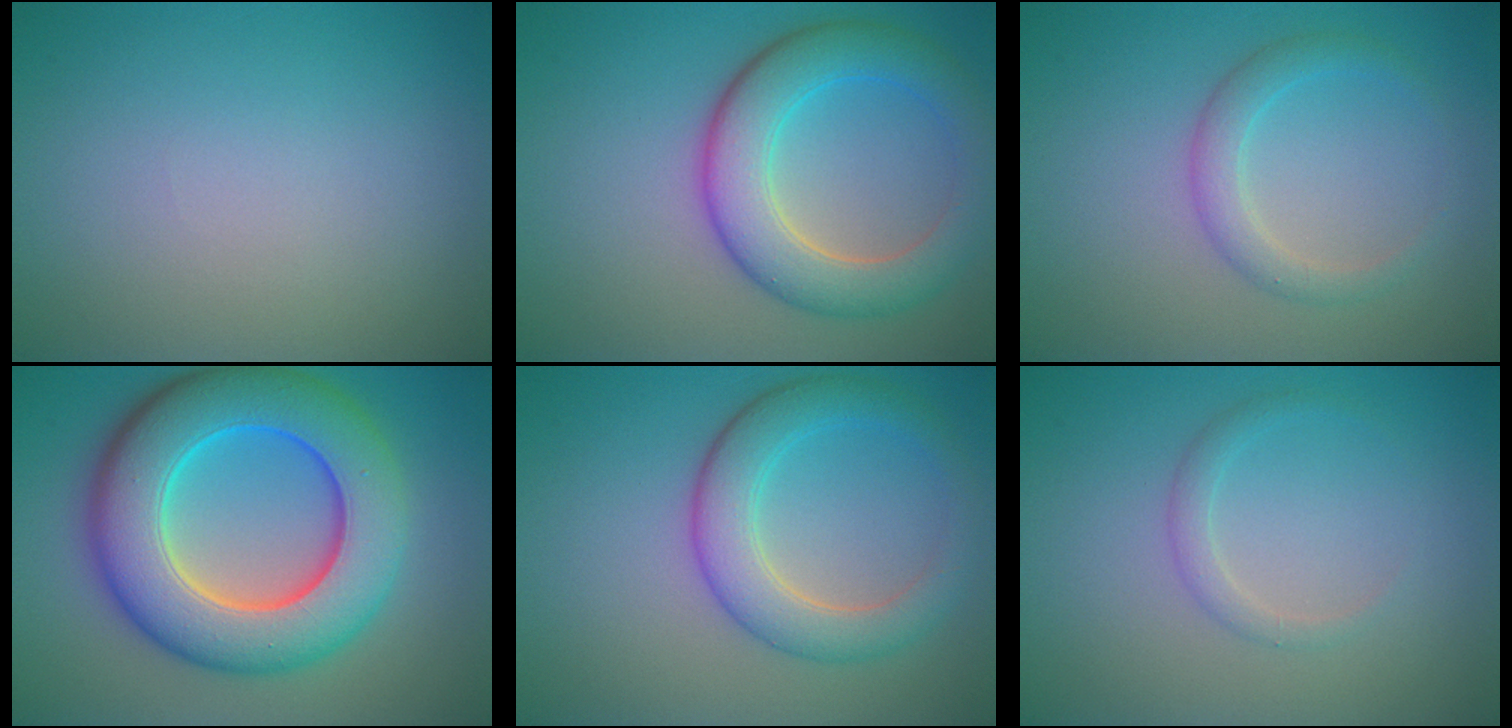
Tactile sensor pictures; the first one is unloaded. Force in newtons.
{"total": 6.9, "press": 6.9, "slide": 0.2}
{"total": 2.3, "press": 2.3, "slide": 0.1}
{"total": 11.8, "press": 11.8, "slide": 0.2}
{"total": 4.9, "press": 4.9, "slide": 0.3}
{"total": 1.3, "press": 1.3, "slide": 0.0}